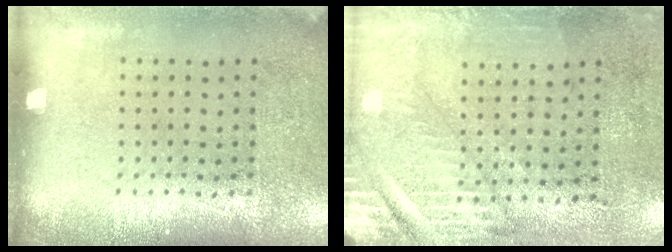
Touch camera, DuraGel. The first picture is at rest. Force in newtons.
{"total": 3.0, "press": 2.5, "slide": 1.5}